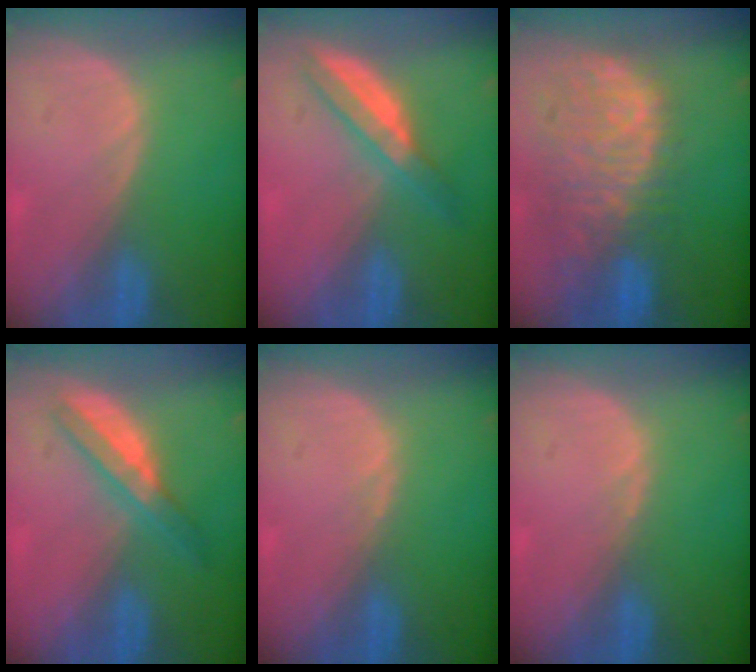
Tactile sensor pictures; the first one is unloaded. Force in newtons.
{"total": 5.9, "press": 5.2, "slide": 2.8}
{"total": 11.8, "press": 9.8, "slide": 6.5}
{"total": 4.9, "press": 4.8, "slide": 0.7}
{"total": 0.6, "press": 0.5, "slide": 0.3}
{"total": 0.6, "press": 0.5, "slide": 0.3}